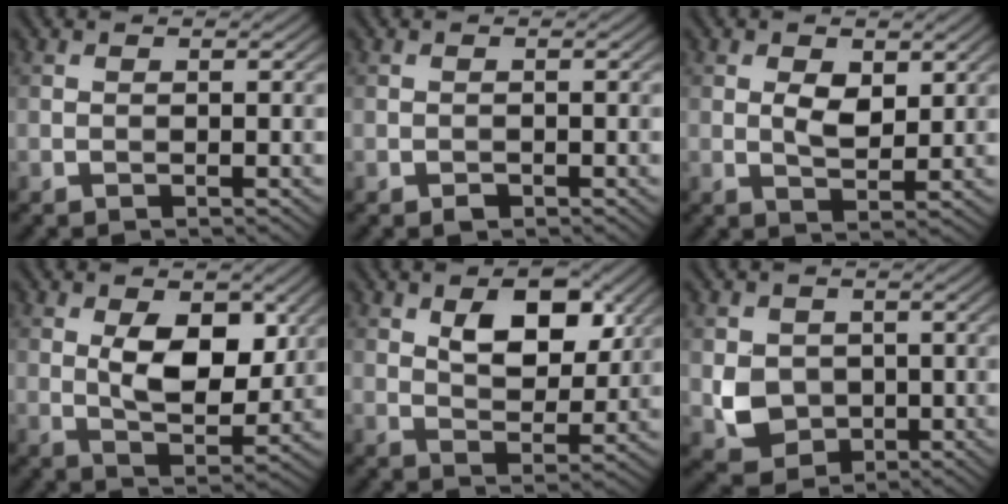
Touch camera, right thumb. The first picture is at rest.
{"total": 0.7, "force": [-0.5, 0.4, 0.3], "torque": [-0.003, -0.002, -0.009]}
{"total": 3.6, "force": [1.0, 1.9, 2.8], "torque": [-0.057, -0.005, 0.020]}
{"total": 7.6, "force": [1.7, 4.0, 6.2], "torque": [-0.107, -0.008, 0.034]}
{"total": 7.4, "force": [3.0, 4.0, 5.4], "torque": [-0.091, -0.006, 0.047]}
{"total": 5.1, "force": [-0.2, 4.5, 2.3], "torque": [-0.053, -0.012, -0.005]}